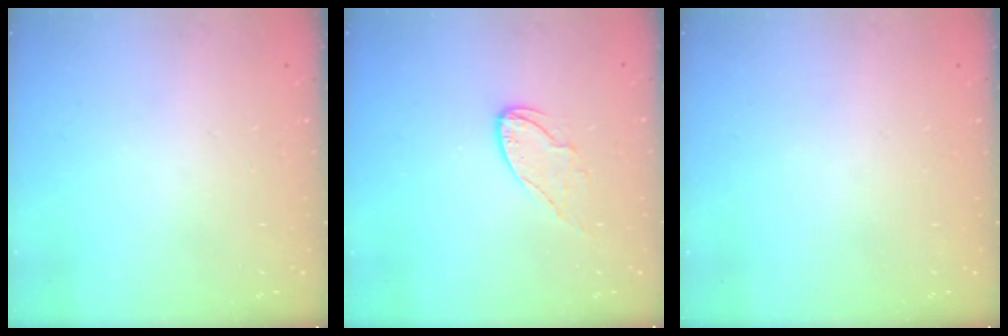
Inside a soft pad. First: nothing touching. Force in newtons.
{"total": 7.1, "press": 7.1, "slide": 0.1}
{"total": 0.0}